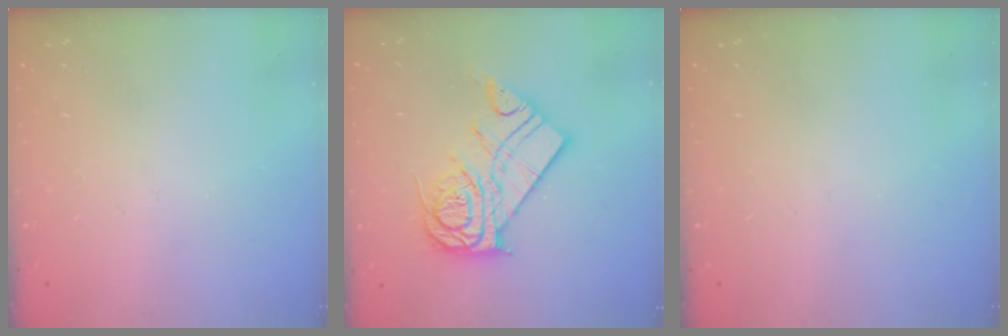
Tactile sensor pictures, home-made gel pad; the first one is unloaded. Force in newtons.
{"total": 16.1, "press": 16.1, "slide": 1.4}
{"total": 0.0}